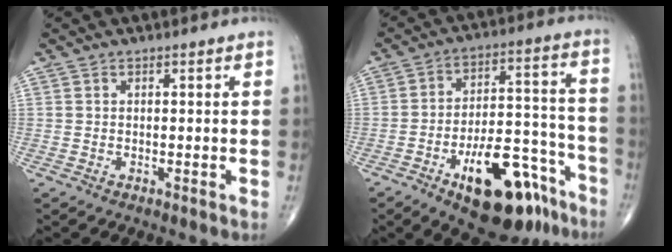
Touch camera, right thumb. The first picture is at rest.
{"total": 19.8, "force": [-11.2, 8.6, 13.9], "torque": [-0.167, 0.081, -0.163]}